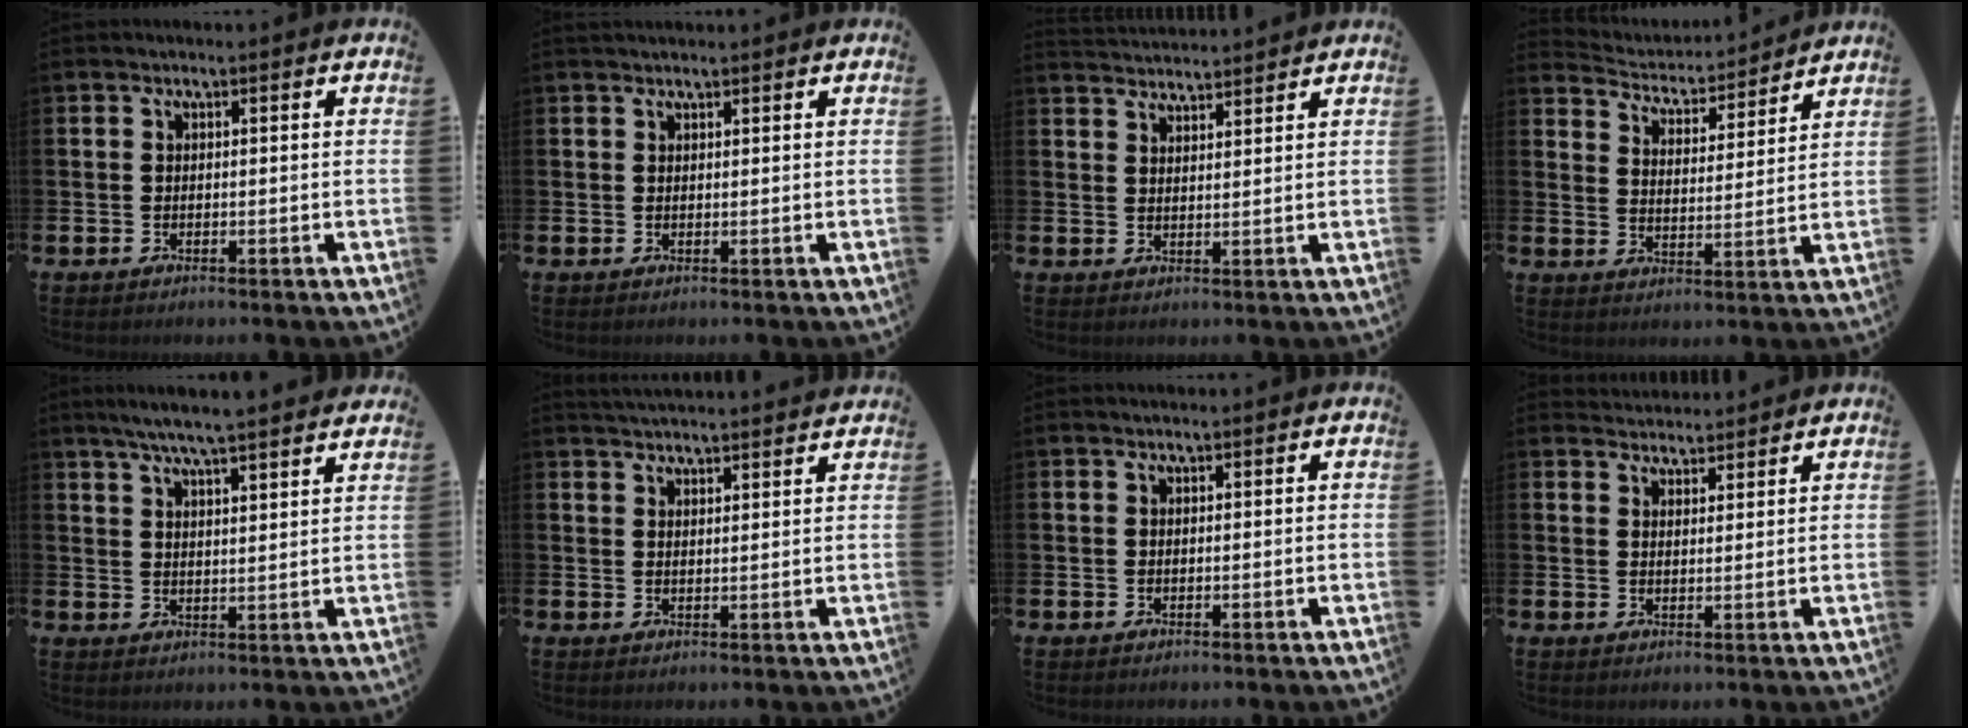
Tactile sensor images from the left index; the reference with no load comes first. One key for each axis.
{"total": 0.8, "fx": 0.8, "fy": 0.2, "fz": 0.1, "tx": 0.009, "ty": -0.002, "tz": 0.012}
{"total": 3.3, "fx": 3.3, "fy": 0.0, "fz": -0.2, "tx": 0.000, "ty": -0.023, "tz": 0.060}
{"total": 4.2, "fx": 4.0, "fy": 1.2, "fz": 0.2, "tx": -0.033, "ty": -0.039, "tz": 0.064}
{"total": 6.0, "fx": 5.7, "fy": -0.4, "fz": 1.8, "tx": -0.045, "ty": -0.029, "tz": 0.100}
{"total": 3.5, "fx": 3.5, "fy": -0.1, "fz": 0.2, "tx": -0.007, "ty": -0.018, "tz": 0.064}
{"total": 0.0}
{"total": 3.1, "fx": 3.0, "fy": 0.7, "fz": -0.3, "tx": 0.000, "ty": -0.016, "tz": 0.056}